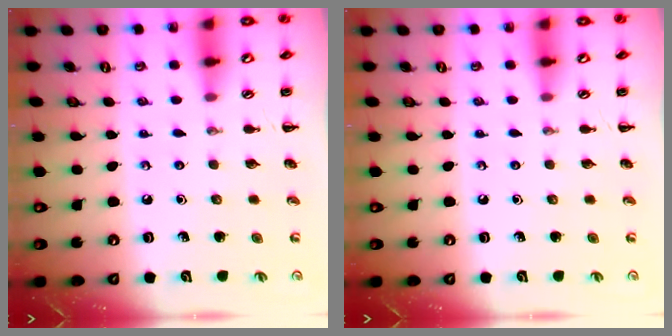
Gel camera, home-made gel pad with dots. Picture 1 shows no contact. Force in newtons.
{"total": 0.0}